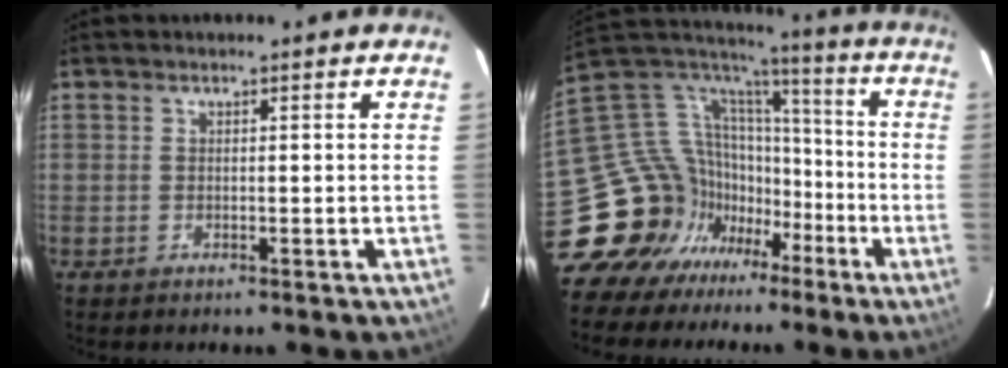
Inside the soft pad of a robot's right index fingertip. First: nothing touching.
{"total": 21.5, "force": [-12.3, 16.5, 6.2], "torque": [-0.158, 0.055, -0.202]}